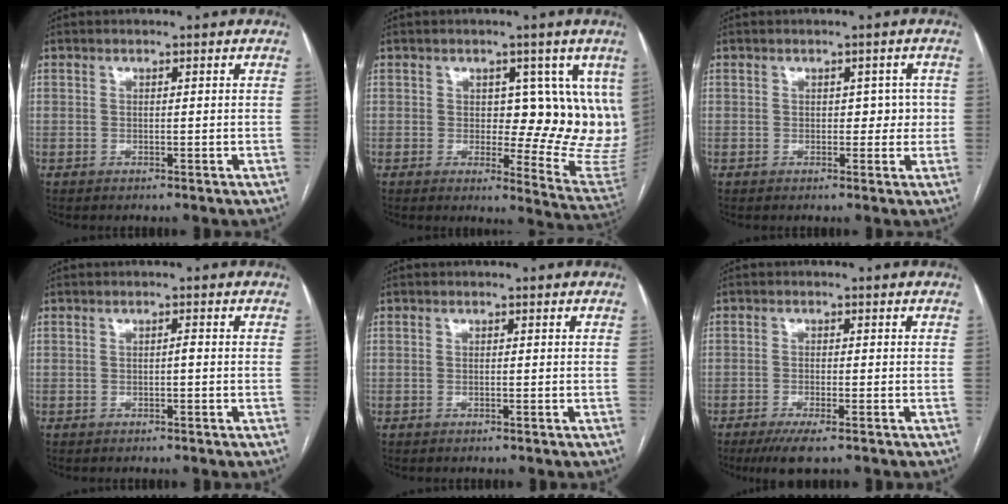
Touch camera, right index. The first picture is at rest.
{"total": 12.6, "force": [3.4, 5.6, 10.8], "torque": [-0.121, -0.010, 0.045]}
{"total": 2.8, "force": [0.1, 1.9, 2.1], "torque": [-0.018, 0.013, 0.002]}
{"total": 0.6, "force": [-0.2, 0.1, 0.6], "torque": [-0.010, 0.002, -0.003]}
{"total": 0.0}
{"total": 4.7, "force": [-3.2, 0.7, 3.4], "torque": [-0.063, -0.012, -0.053]}